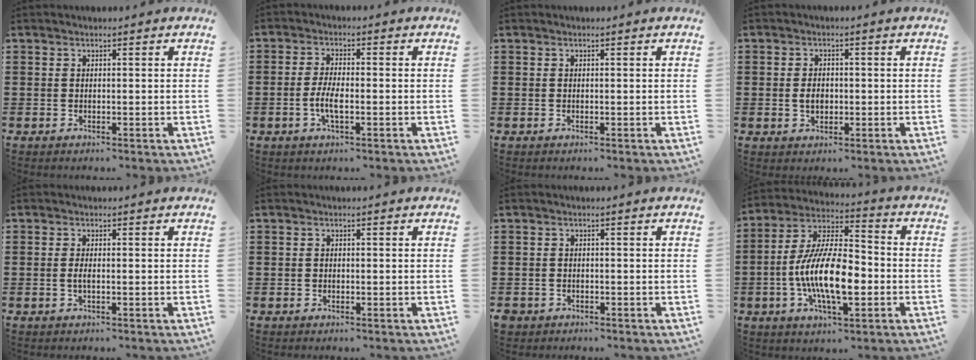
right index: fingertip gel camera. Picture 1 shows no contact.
{"total": 4.0, "force": [-1.2, 1.2, 3.7], "torque": [-0.084, -0.004, -0.027]}
{"total": 0.0}
{"total": 2.6, "force": [-0.3, 1.7, 2.0], "torque": [-0.041, 0.001, -0.005]}
{"total": 1.4, "force": [-0.3, 0.3, 1.4], "torque": [-0.033, -0.002, -0.008]}
{"total": 0.6, "force": [-0.3, 0.5, 0.2], "torque": [-0.004, 0.003, -0.006]}
{"total": 1.4, "force": [-1.0, 0.9, 0.0], "torque": [-0.005, 0.003, -0.025]}
{"total": 13.9, "force": [-3.7, 5.7, 12.1], "torque": [-0.262, -0.005, -0.071]}